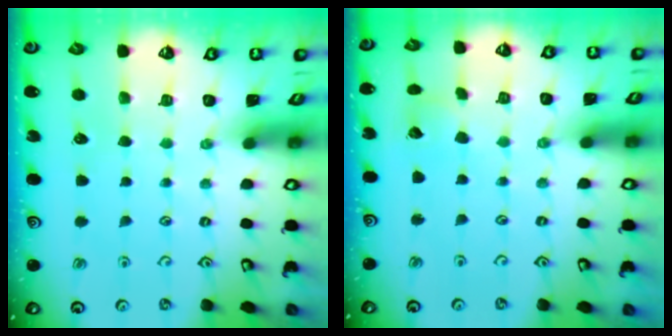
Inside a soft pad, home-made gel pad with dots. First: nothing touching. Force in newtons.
{"total": 5.2, "press": 5.2, "slide": 0.5}